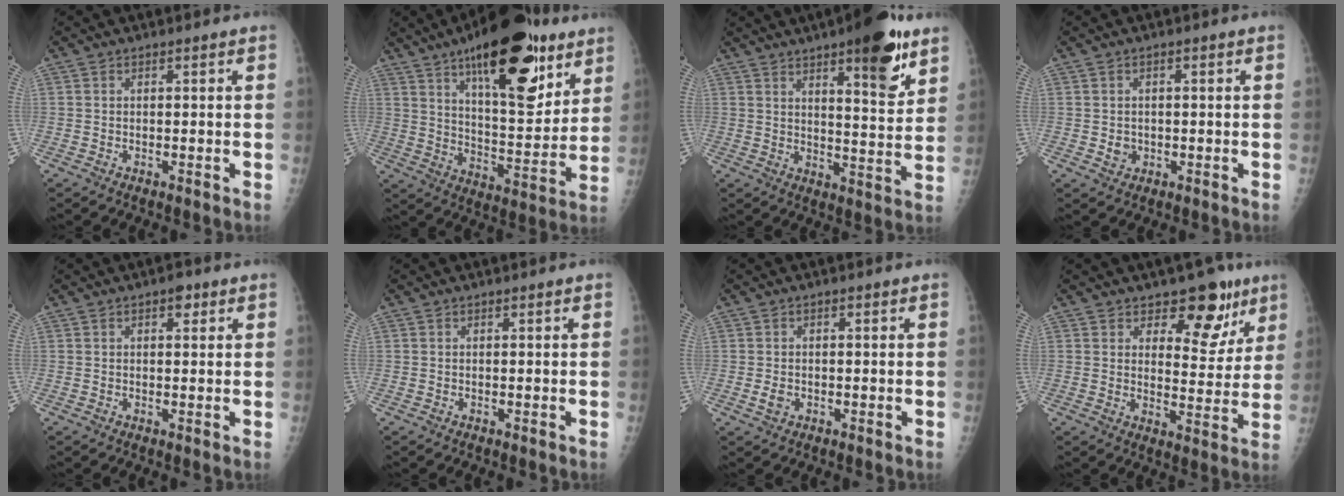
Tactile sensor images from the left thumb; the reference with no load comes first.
{"total": 25.2, "force": [14.2, 9.7, 18.4], "torque": [-0.241, -0.052, 0.224]}
{"total": 14.8, "force": [8.6, 4.1, 11.3], "torque": [-0.130, -0.047, 0.121]}
{"total": 2.1, "force": [-0.5, 1.9, 0.6], "torque": [0.003, 0.001, -0.002]}
{"total": 1.8, "force": [1.0, 1.0, 1.2], "torque": [-0.006, -0.002, 0.011]}
{"total": 0.0}
{"total": 1.8, "force": [-0.7, 1.4, 0.9], "torque": [-0.013, -0.001, -0.012]}
{"total": 10.4, "force": [6.7, 5.9, 5.4], "torque": [-0.019, -0.037, 0.093]}